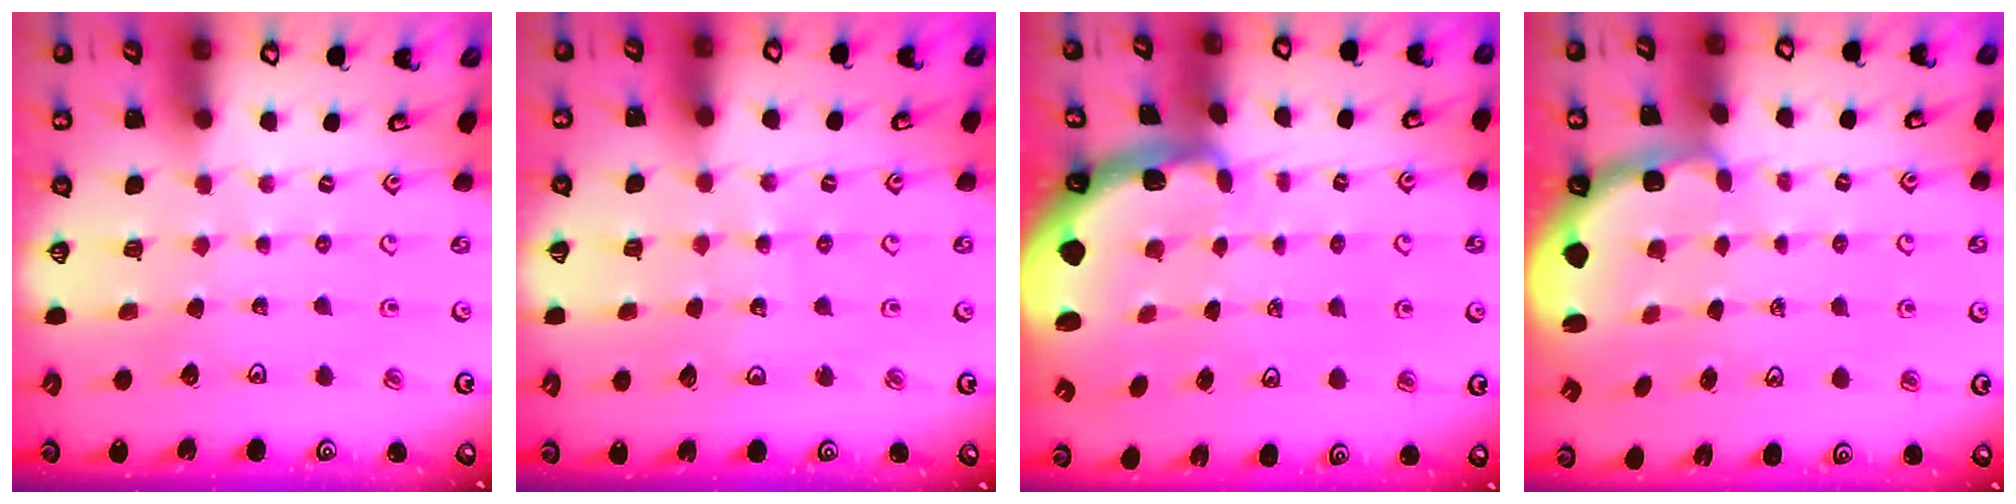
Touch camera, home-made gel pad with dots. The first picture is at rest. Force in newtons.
{"total": 5.9, "press": 5.9, "slide": 0.7}
{"total": 1.9, "press": 1.8, "slide": 0.5}
{"total": 2.1, "press": 1.4, "slide": 1.6}